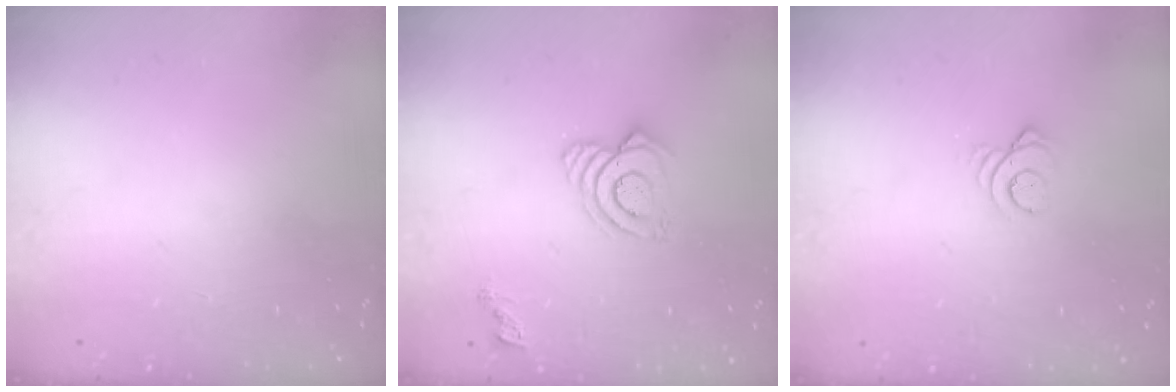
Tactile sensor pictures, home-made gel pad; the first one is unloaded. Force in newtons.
{"total": 10.2, "press": 10.2, "slide": 1.2}
{"total": 3.0, "press": 3.0, "slide": 0.3}